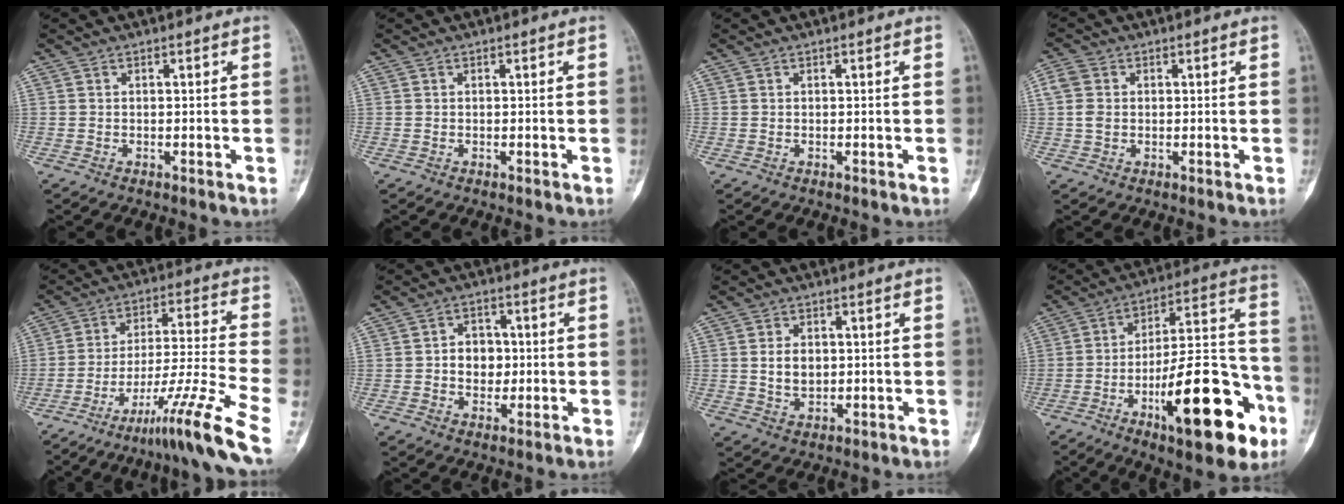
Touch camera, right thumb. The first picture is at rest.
{"total": 0.0}
{"total": 0.0}
{"total": 3.9, "force": [0.5, 3.1, 2.3], "torque": [-0.052, 0.008, 0.007]}
{"total": 16.3, "force": [-10.6, -0.7, 12.4], "torque": [-0.221, 0.073, -0.169]}
{"total": 6.0, "force": [0.0, 4.8, 3.6], "torque": [-0.020, 0.006, -0.003]}
{"total": 4.8, "force": [0.5, 3.4, 3.4], "torque": [-0.045, -0.006, 0.014]}
{"total": 25.5, "force": [-10.7, 8.5, 21.5], "torque": [-0.299, 0.063, -0.156]}